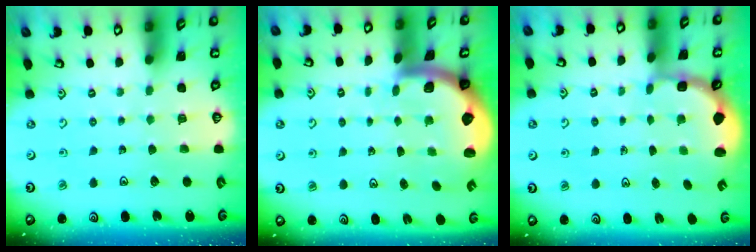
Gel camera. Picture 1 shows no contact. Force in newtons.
{"total": 1.9, "press": 1.8, "slide": 0.5}
{"total": 2.6, "press": 1.9, "slide": 1.7}